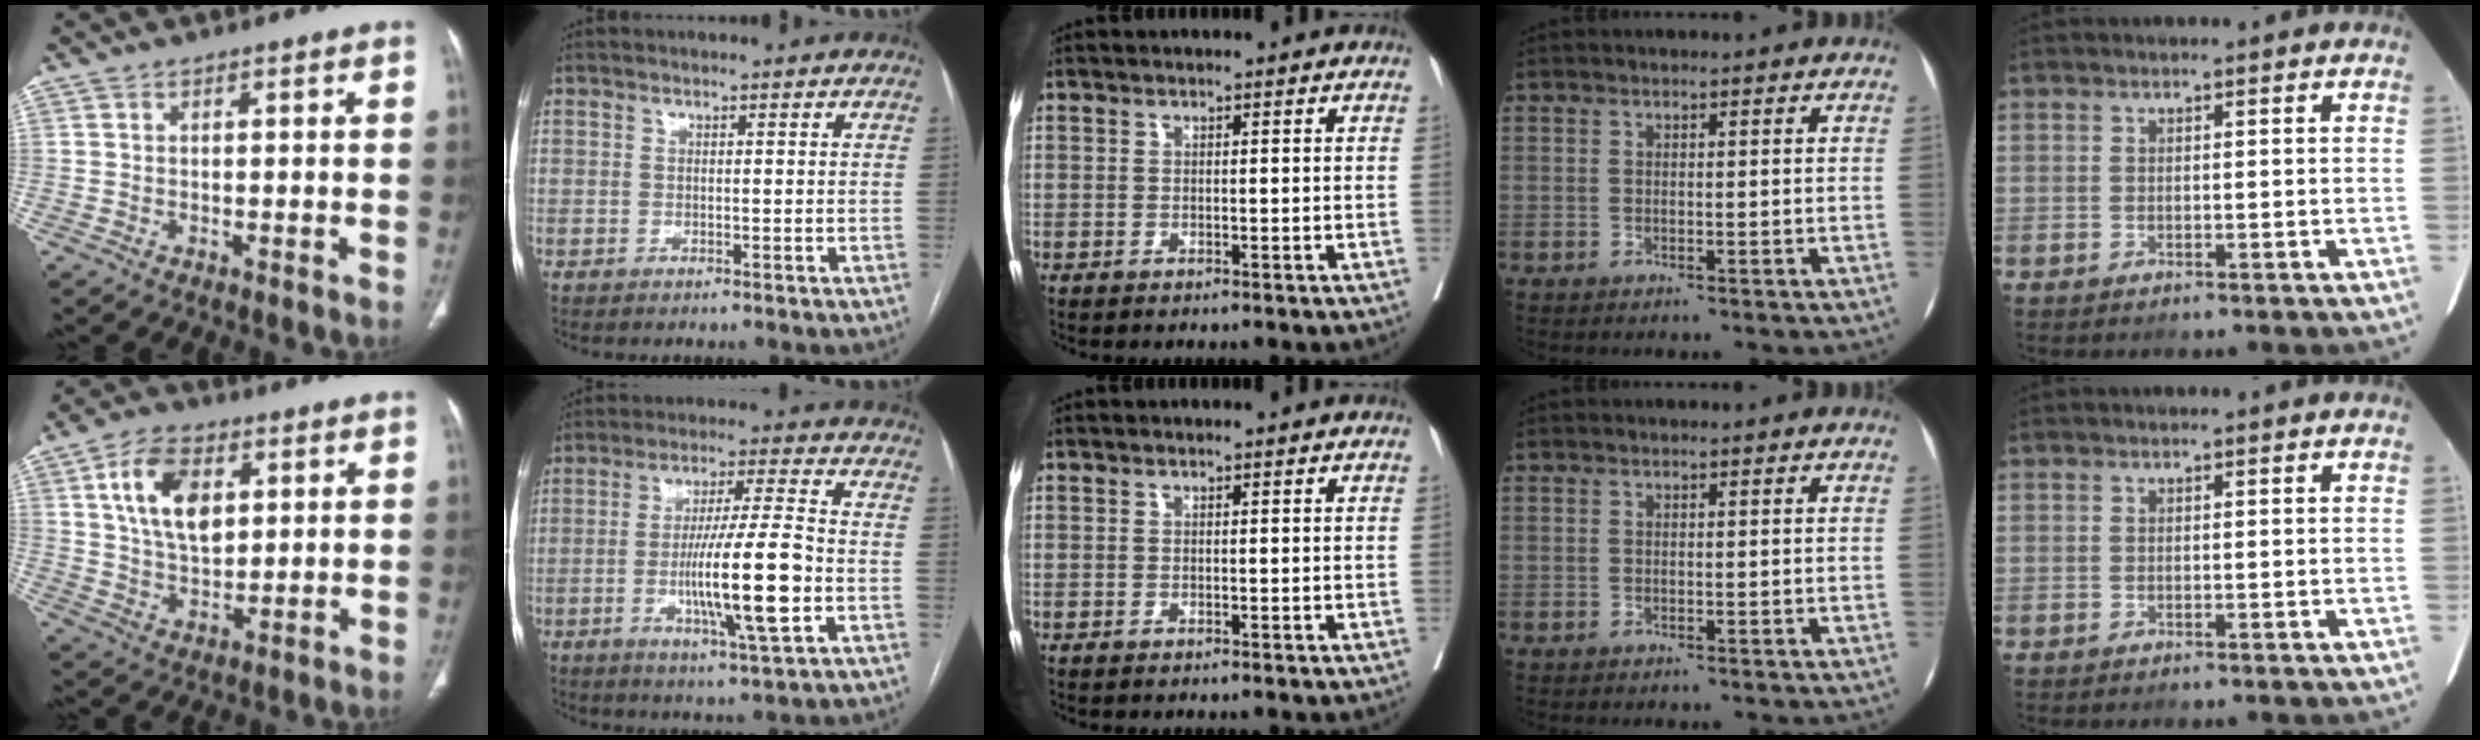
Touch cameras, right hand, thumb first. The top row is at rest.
{"thumb": {"total": 12.4, "force": [3.9, 7.5, 9.1], "torque": [-0.143, -0.009, 0.072]}, "index": {"total": 13.6, "force": [-3.2, 0.2, 13.2], "torque": [-0.237, -0.010, -0.057]}}